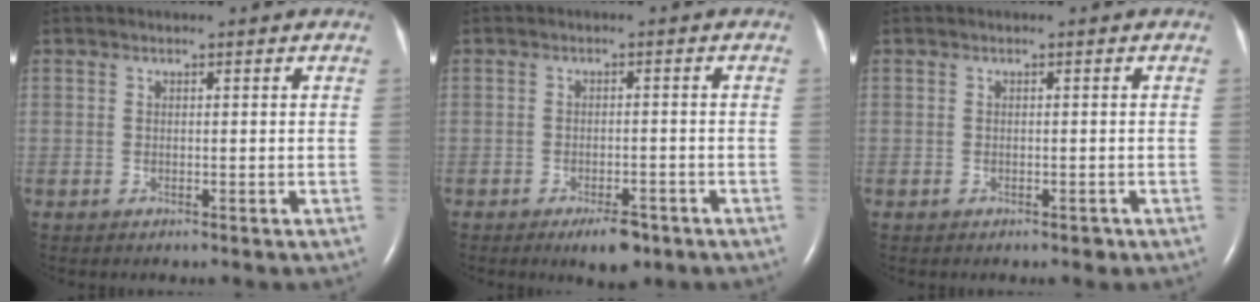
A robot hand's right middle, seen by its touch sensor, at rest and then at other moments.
{"total": 4.3, "force": [-2.9, 1.5, 2.8], "torque": [-0.045, -0.002, -0.038]}
{"total": 1.1, "force": [-0.7, 0.6, 0.7], "torque": [-0.010, 0.000, -0.005]}